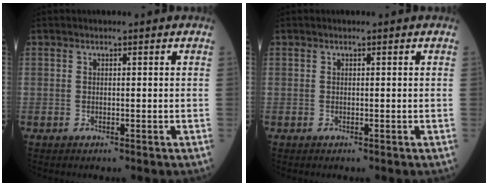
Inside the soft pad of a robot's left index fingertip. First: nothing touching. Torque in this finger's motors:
{"motor_torque": [0.00, 0.00, 0.02, 0.00]}